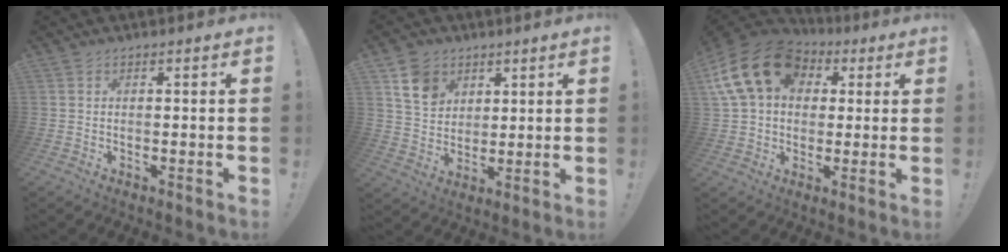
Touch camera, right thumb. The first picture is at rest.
{"total": 9.5, "force": [5.2, 7.2, 3.2], "torque": [-0.044, -0.026, 0.104]}
{"total": 19.0, "force": [6.2, 14.0, 11.3], "torque": [-0.189, -0.015, 0.116]}